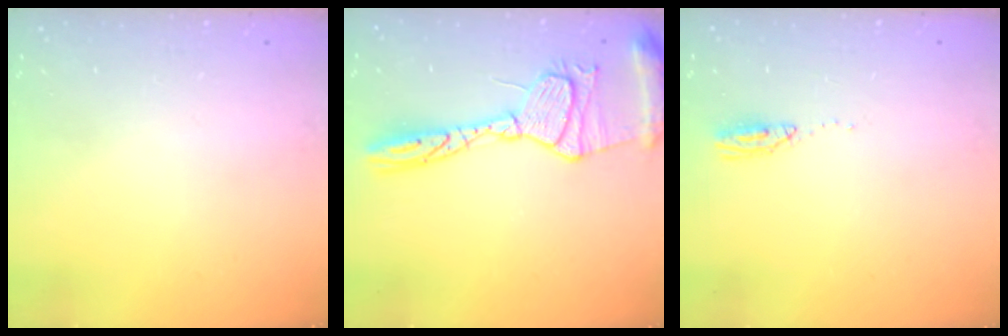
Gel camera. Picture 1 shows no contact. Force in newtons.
{"total": 17.8, "press": 17.7, "slide": 1.5}
{"total": 9.3, "press": 5.1, "slide": 7.7}